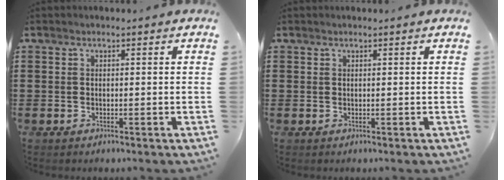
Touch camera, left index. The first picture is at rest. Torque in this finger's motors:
{"motor_torque": [0.01, -0.06, 0.03, 0.00]}